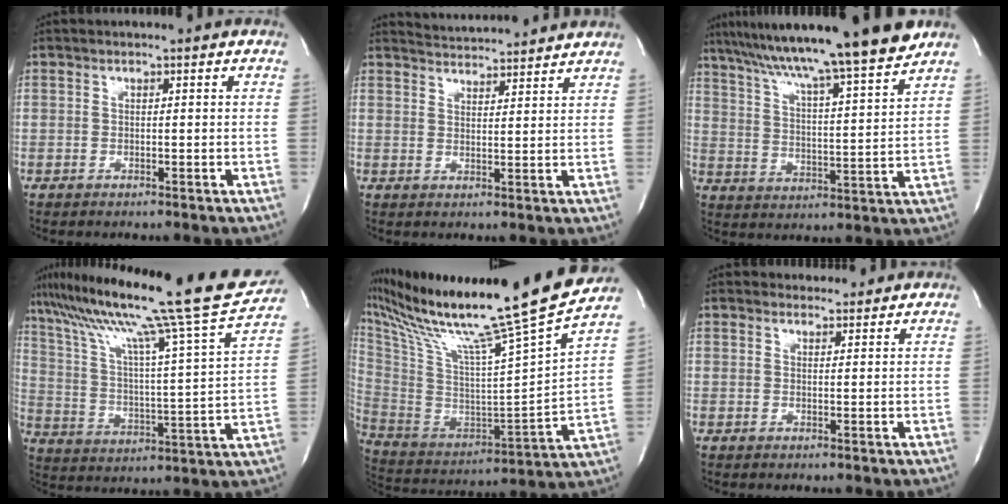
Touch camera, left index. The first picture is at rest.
{"total": 8.7, "force": [8.5, 0.4, 1.8], "torque": [-0.036, 0.011, 0.115]}
{"total": 19.7, "force": [16.3, -1.0, 11.0], "torque": [-0.182, -0.004, 0.248]}
{"total": 26.0, "force": [20.7, -1.0, 15.7], "torque": [-0.264, -0.021, 0.305]}
{"total": 29.0, "force": [23.7, -1.9, 16.6], "torque": [-0.312, -0.071, 0.372]}
{"total": 1.9, "force": [1.6, 1.0, -0.3], "torque": [0.006, 0.005, 0.019]}